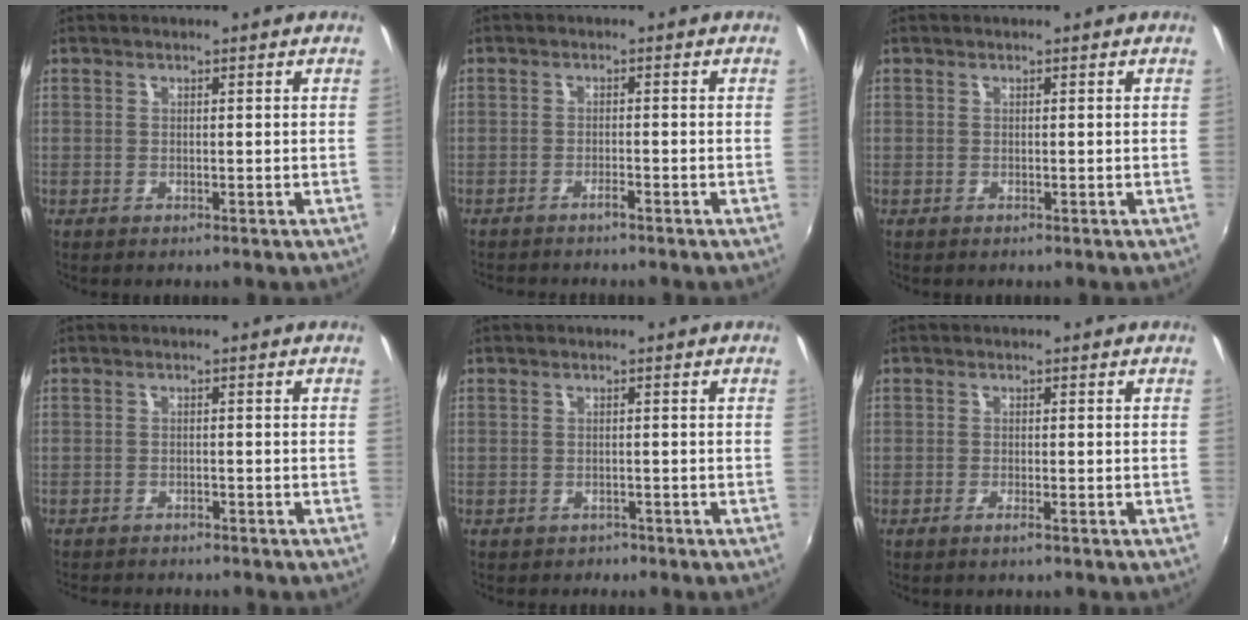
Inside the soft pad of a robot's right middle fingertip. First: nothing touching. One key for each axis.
{"total": 2.0, "fx": -1.8, "fy": 0.0, "fz": 0.8, "tx": -0.021, "ty": -0.001, "tz": -0.034}
{"total": 0.0}
{"total": 3.8, "fx": -3.6, "fy": 0.8, "fz": 1.1, "tx": -0.032, "ty": -0.012, "tz": -0.056}
{"total": 1.6, "fx": -1.3, "fy": 1.0, "fz": 0.2, "tx": -0.007, "ty": -0.004, "tz": -0.017}
{"total": 1.2, "fx": -0.8, "fy": -0.2, "fz": 0.9, "tx": -0.019, "ty": -0.002, "tz": -0.016}